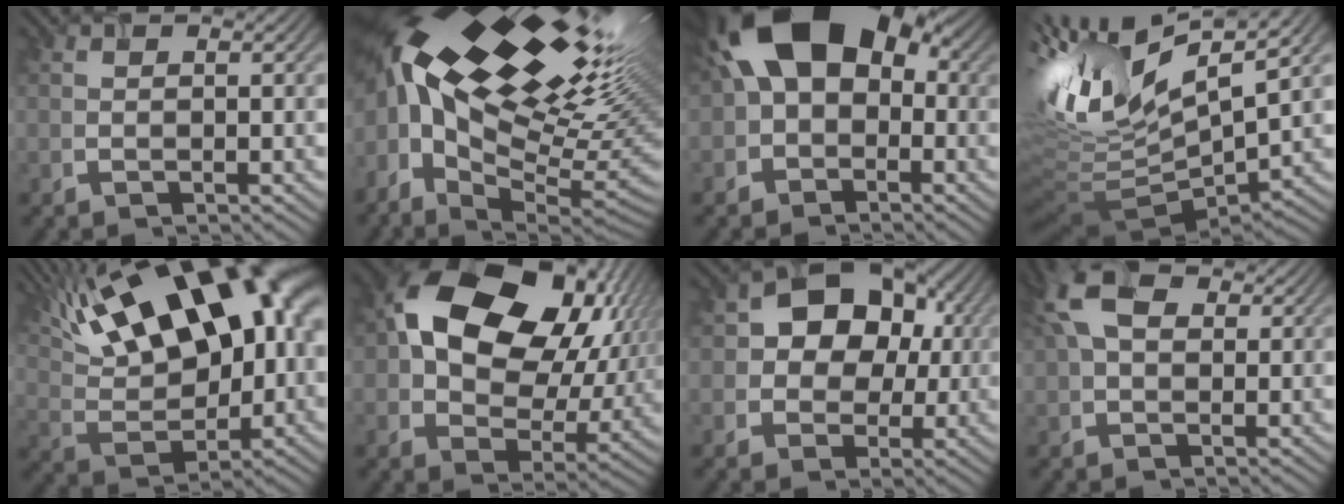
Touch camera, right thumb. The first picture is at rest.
{"total": 22.5, "force": [4.9, 10.8, 19.1], "torque": [-0.349, -0.015, 0.110]}
{"total": 16.1, "force": [2.7, 11.1, 11.3], "torque": [-0.184, 0.028, 0.014]}
{"total": 15.1, "force": [4.5, 5.7, 13.3], "torque": [-0.294, 0.012, 0.084]}
{"total": 20.6, "force": [9.5, 9.4, 15.7], "torque": [-0.260, 0.059, 0.143]}
{"total": 20.0, "force": [5.3, 13.7, 13.6], "torque": [-0.254, -0.012, 0.118]}
{"total": 10.3, "force": [1.7, 8.1, 6.2], "torque": [-0.092, 0.012, 0.010]}
{"total": 8.6, "force": [3.3, 5.0, 6.1], "torque": [-0.156, 0.025, 0.059]}